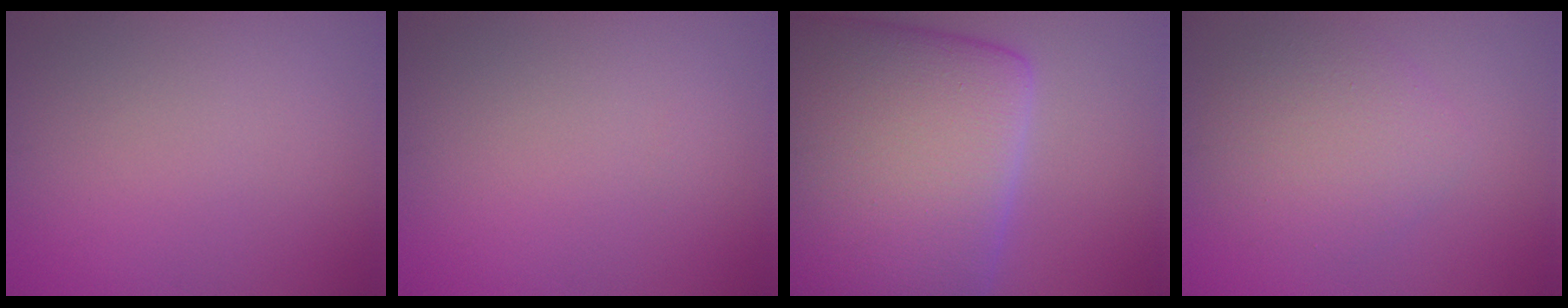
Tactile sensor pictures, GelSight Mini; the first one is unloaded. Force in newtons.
{"total": 0.0}
{"total": 19.9, "press": 19.8, "slide": 1.3}
{"total": 4.1, "press": 4.1, "slide": 0.2}